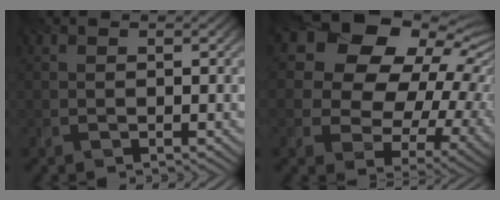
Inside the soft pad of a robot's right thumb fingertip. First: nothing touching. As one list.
[{"total": 15.3, "force": [4.8, 11.3, 9.1], "torque": [-0.185, 0.020, 0.089]}]